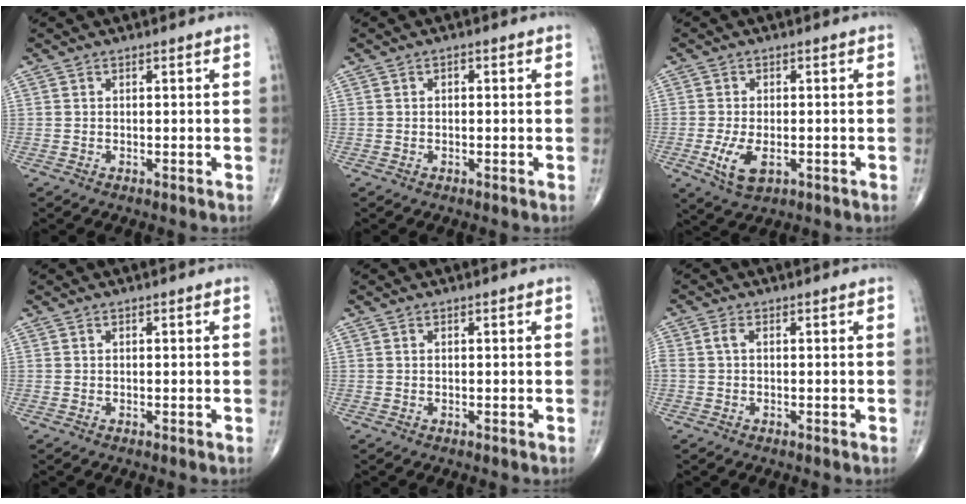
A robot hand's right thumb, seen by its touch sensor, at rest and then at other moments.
{"total": 0.6, "force": [0.0, 0.4, 0.4], "torque": [-0.001, 0.003, -0.004]}
{"total": 6.0, "force": [-1.8, 3.1, 4.8], "torque": [-0.097, -0.007, -0.025]}
{"total": 0.0}
{"total": 0.0}
{"total": 1.9, "force": [0.1, 1.0, 1.7], "torque": [-0.044, 0.006, 0.000]}